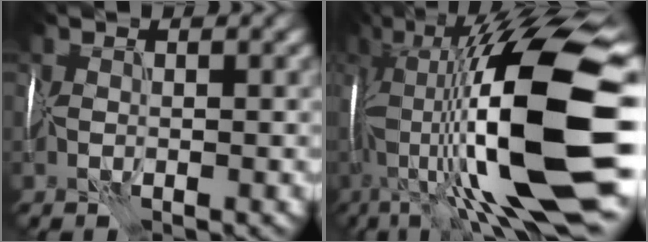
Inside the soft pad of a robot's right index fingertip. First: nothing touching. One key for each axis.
{"total": 18.6, "fx": -0.6, "fy": 5.8, "fz": 17.6, "tx": -0.309, "ty": 0.034, "tz": -0.017}